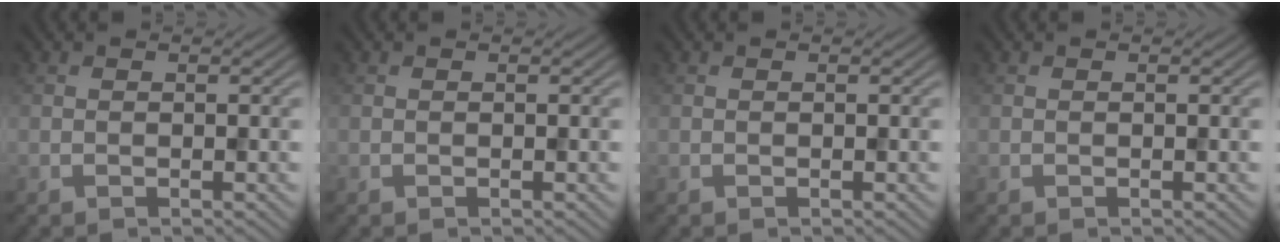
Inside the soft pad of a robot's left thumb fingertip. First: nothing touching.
{"total": 0.0}
{"total": 0.0}
{"total": 0.0}